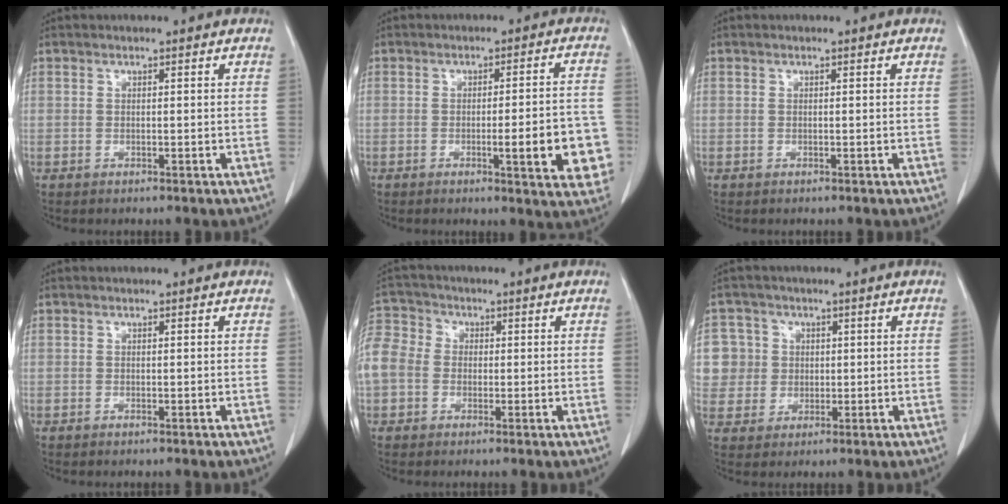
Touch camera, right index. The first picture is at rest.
{"total": 10.6, "force": [-3.0, 1.7, 10.0], "torque": [-0.106, 0.005, -0.034]}
{"total": 0.0}
{"total": 0.0}
{"total": 17.4, "force": [0.1, 15.8, 7.5], "torque": [-0.253, 0.064, -0.001]}
{"total": 7.1, "force": [1.2, 7.0, 0.4], "torque": [-0.007, 0.024, 0.029]}